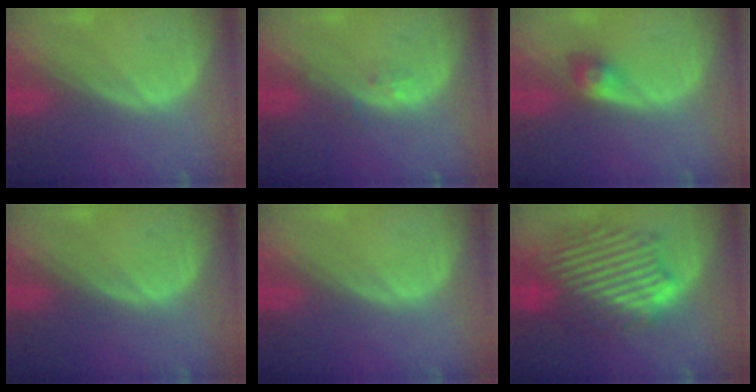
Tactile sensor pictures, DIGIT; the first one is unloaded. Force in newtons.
{"total": 1.2, "press": 1.2, "slide": 0.1}
{"total": 3.0, "press": 2.6, "slide": 1.5}
{"total": 0.0}
{"total": 0.0}
{"total": 10.4, "press": 10.4, "slide": 0.5}